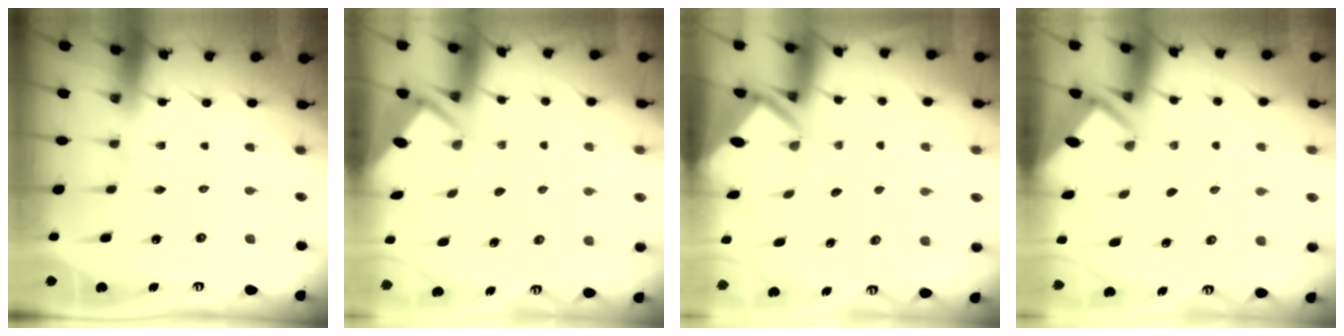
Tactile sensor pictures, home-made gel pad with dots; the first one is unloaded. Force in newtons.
{"total": 2.8, "press": 2.7, "slide": 0.3}
{"total": 3.9, "press": 3.9, "slide": 0.2}
{"total": 2.2, "press": 2.2, "slide": 0.2}